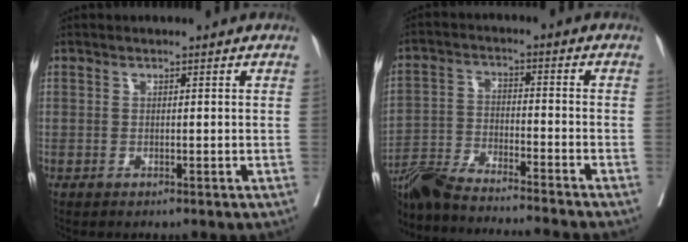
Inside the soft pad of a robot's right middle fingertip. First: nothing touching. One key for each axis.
{"total": 16.7, "fx": -15.5, "fy": -0.2, "fz": 6.4, "tx": -0.112, "ty": -0.016, "tz": -0.255}